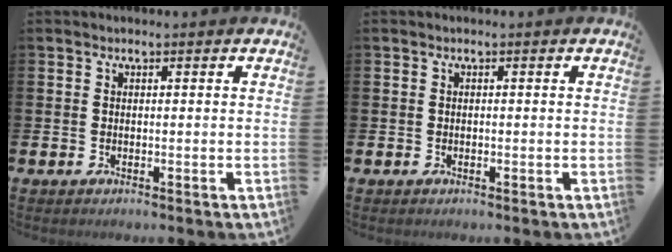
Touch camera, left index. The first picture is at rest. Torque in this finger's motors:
{"motor_torque": [-0.11, 0.13, -0.06, -0.01]}